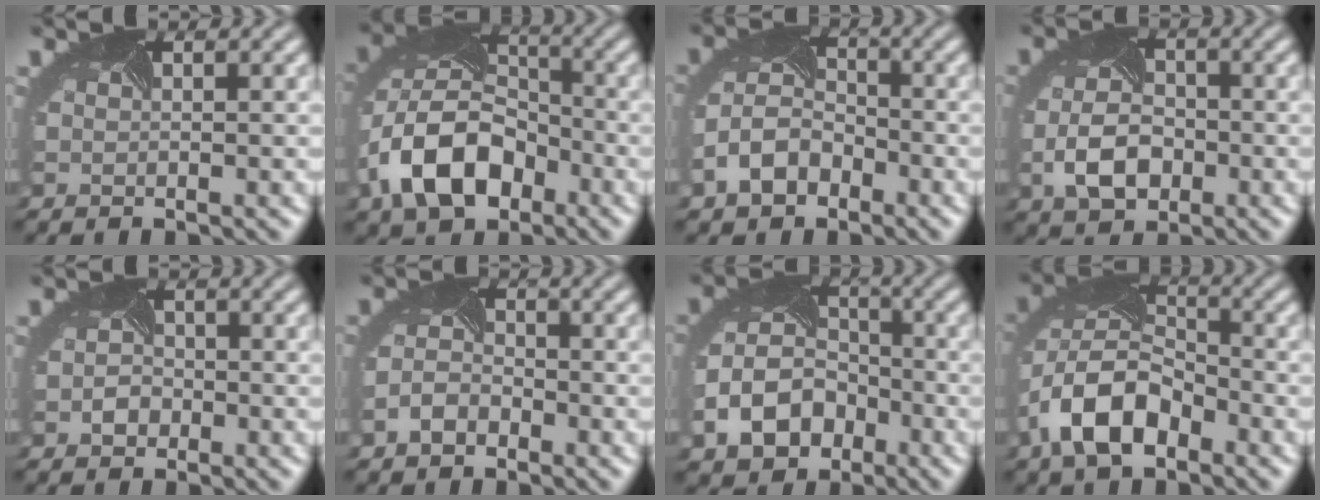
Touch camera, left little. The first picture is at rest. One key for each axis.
{"total": 9.9, "fx": -4.1, "fy": 6.5, "fz": 6.3, "tx": -0.135, "ty": -0.010, "tz": -0.078}
{"total": 4.8, "fx": -2.7, "fy": 3.2, "fz": 2.3, "tx": -0.053, "ty": -0.007, "tz": -0.055}
{"total": 4.9, "fx": -1.5, "fy": 3.3, "fz": 3.4, "tx": -0.078, "ty": -0.013, "tz": -0.028}
{"total": 1.6, "fx": -0.8, "fy": 1.2, "fz": 0.5, "tx": -0.010, "ty": -0.005, "tz": -0.017}
{"total": 2.7, "fx": -1.8, "fy": 1.7, "fz": 1.1, "tx": -0.027, "ty": -0.004, "tz": -0.036}
{"total": 6.9, "fx": -3.3, "fy": 5.0, "fz": 3.5, "tx": -0.075, "ty": -0.020, "tz": -0.056}
{"total": 8.1, "fx": -3.8, "fy": 4.7, "fz": 5.4, "tx": -0.116, "ty": -0.006, "tz": -0.078}